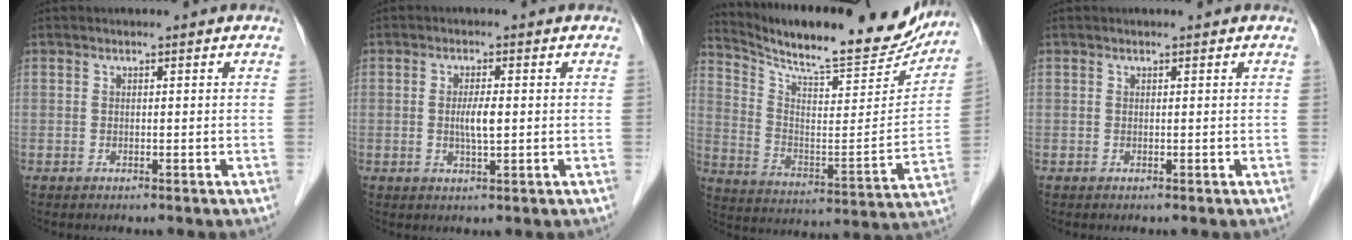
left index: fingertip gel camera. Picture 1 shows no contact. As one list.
[{"total": 3.0, "force": [-0.2, 0.4, 2.9], "torque": [-0.056, -0.004, -0.001]}, {"total": 23.0, "force": [21.0, 3.1, 8.8], "torque": [-0.147, -0.049, 0.302]}, {"total": 0.0}]